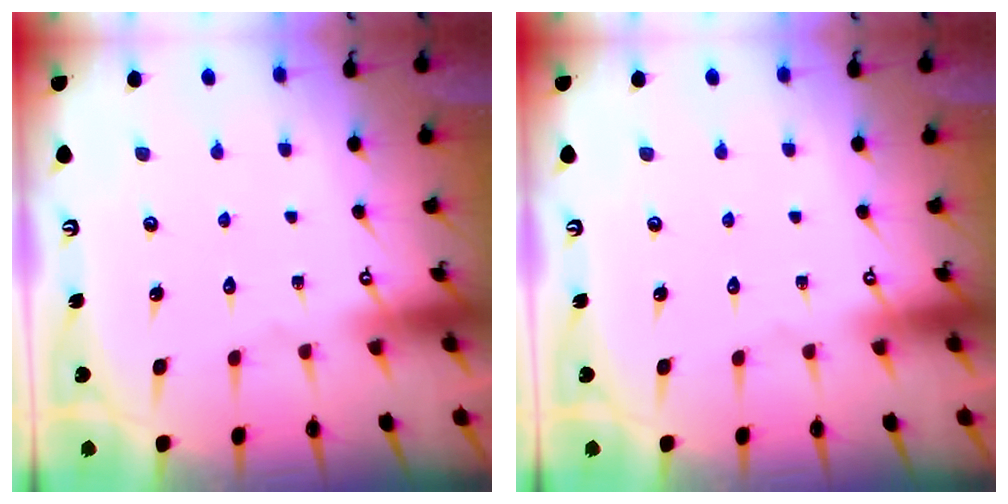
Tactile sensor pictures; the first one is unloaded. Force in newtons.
{"total": 0.0}